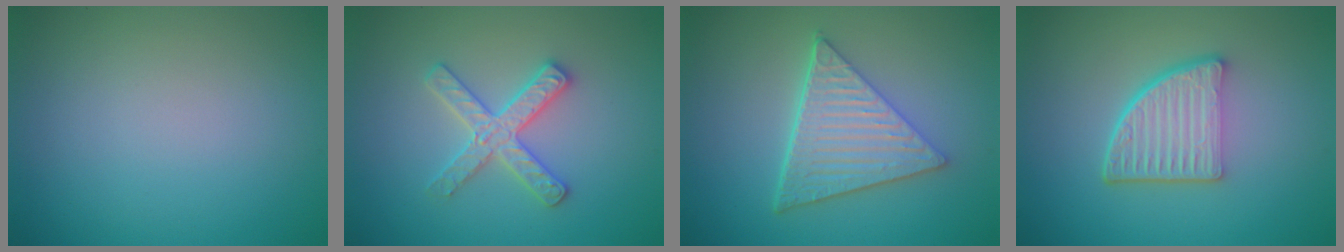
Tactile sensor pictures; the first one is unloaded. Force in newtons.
{"total": 2.9, "press": 2.9, "slide": 0.5}
{"total": 6.2, "press": 4.6, "slide": 4.1}
{"total": 5.3, "press": 3.9, "slide": 3.7}